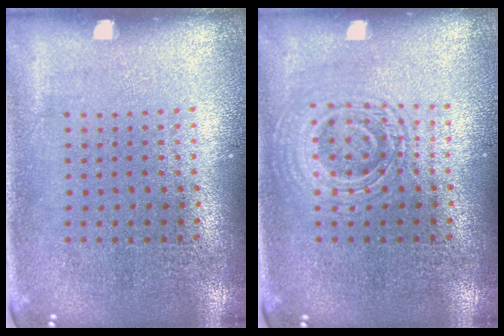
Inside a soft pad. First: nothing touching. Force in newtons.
{"total": 2.9, "press": 2.8, "slide": 0.6}